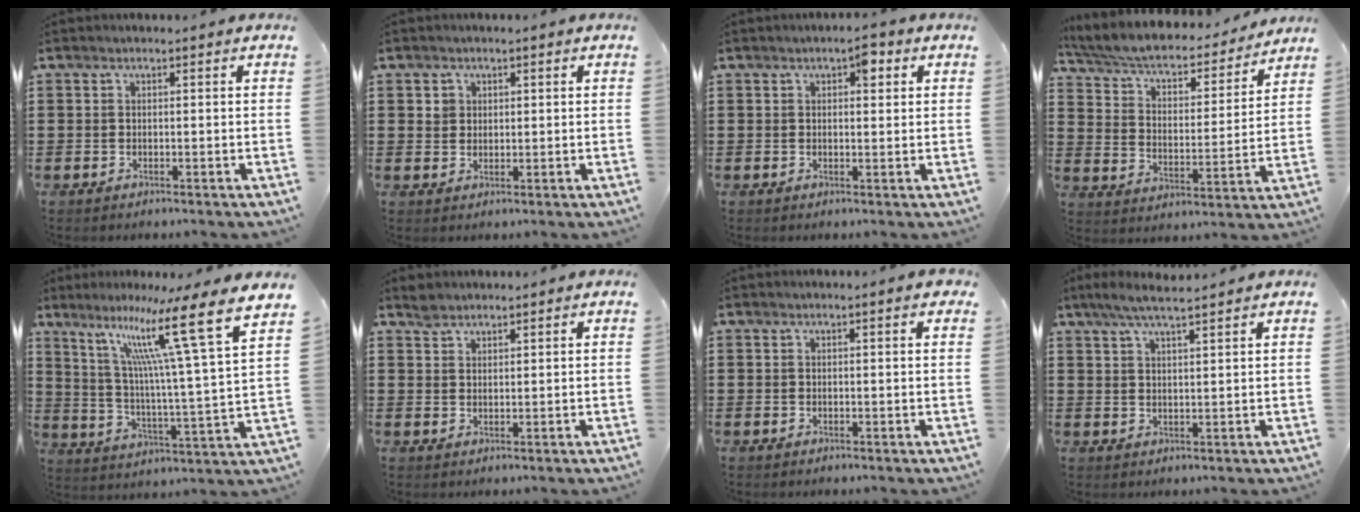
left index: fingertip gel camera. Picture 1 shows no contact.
{"total": 1.8, "force": [0.8, 1.6, 0.0], "torque": [0.002, 0.005, 0.012]}
{"total": 2.5, "force": [1.3, 1.2, 1.8], "torque": [-0.022, 0.003, 0.016]}
{"total": 5.5, "force": [4.9, 1.1, 2.4], "torque": [-0.069, -0.036, 0.077]}
{"total": 14.7, "force": [9.7, 0.7, 11.0], "torque": [-0.210, -0.071, 0.145]}
{"total": 2.3, "force": [2.0, 1.2, 0.0], "torque": [0.003, 0.000, 0.039]}
{"total": 0.9, "force": [0.4, 0.0, 0.8], "torque": [-0.015, 0.001, 0.008]}
{"total": 4.9, "force": [3.8, 0.5, 2.9], "torque": [-0.065, -0.003, 0.069]}